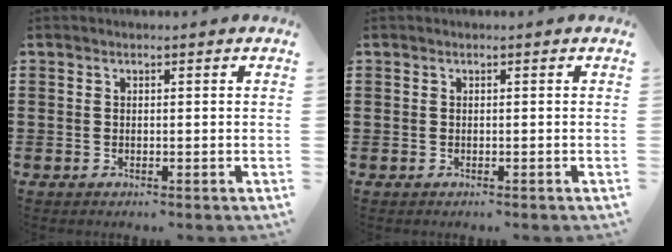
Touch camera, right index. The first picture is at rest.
{"total": 0.0}